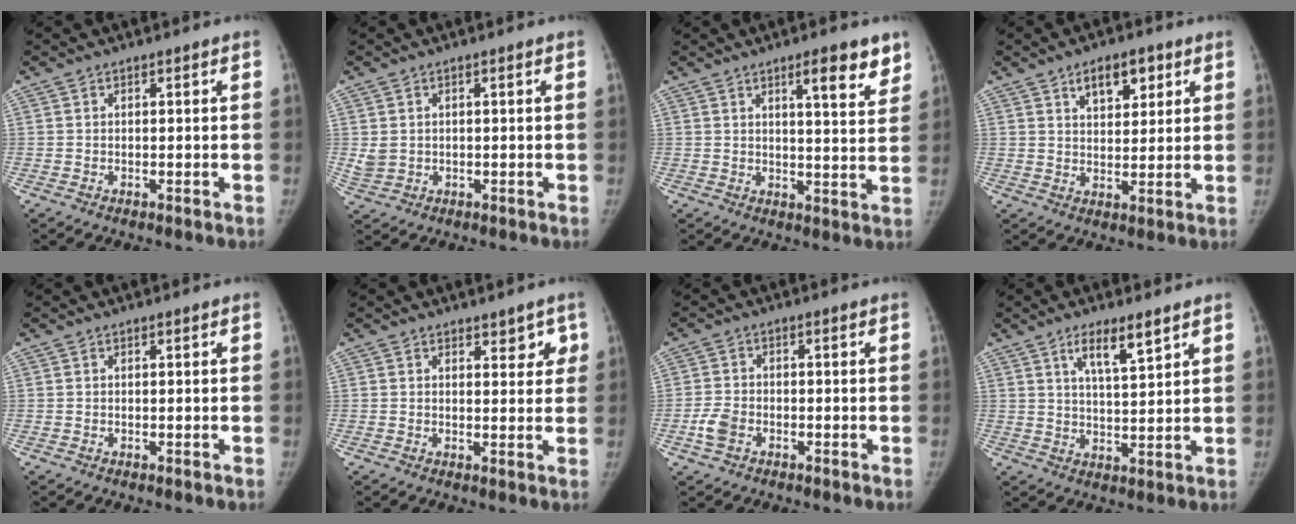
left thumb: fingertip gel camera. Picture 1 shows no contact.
{"total": 2.5, "force": [0.4, 2.1, 1.2], "torque": [-0.022, -0.002, 0.015]}
{"total": 8.5, "force": [5.4, 1.7, 6.4], "torque": [-0.071, -0.033, 0.076]}
{"total": 7.2, "force": [3.9, 3.8, 4.7], "torque": [-0.042, -0.019, 0.060]}
{"total": 0.0}
{"total": 3.8, "force": [2.3, 2.1, 2.1], "torque": [0.011, -0.011, 0.030]}
{"total": 3.7, "force": [-1.7, 2.5, 2.2], "torque": [-0.048, 0.009, -0.033]}
{"total": 6.9, "force": [4.4, 1.5, 5.1], "torque": [-0.080, -0.029, 0.080]}